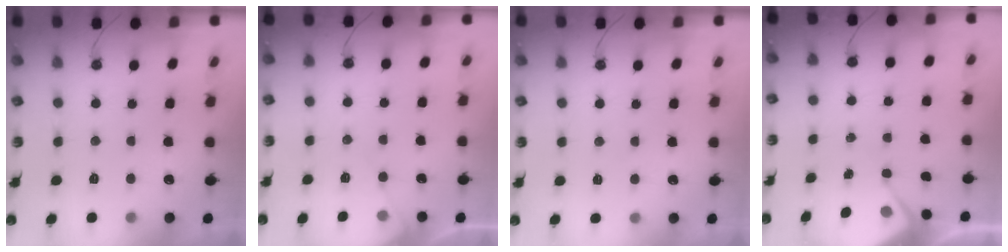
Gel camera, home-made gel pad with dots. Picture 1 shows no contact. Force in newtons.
{"total": 5.4, "press": 5.4, "slide": 0.8}
{"total": 2.8, "press": 2.7, "slide": 0.5}
{"total": 3.9, "press": 3.8, "slide": 0.5}